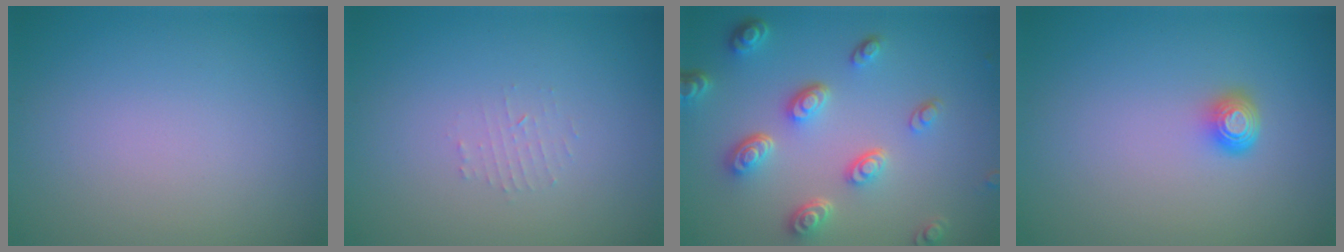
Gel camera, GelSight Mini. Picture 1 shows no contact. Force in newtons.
{"total": 0.9, "press": 0.9, "slide": 0.2}
{"total": 4.8, "press": 3.6, "slide": 3.1}
{"total": 1.6, "press": 1.2, "slide": 1.2}